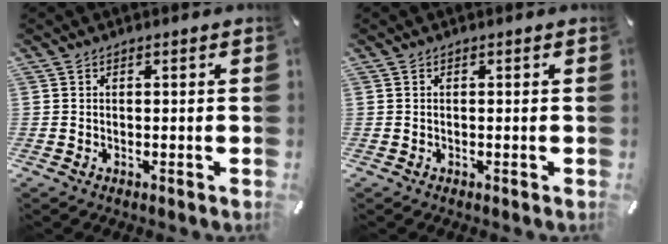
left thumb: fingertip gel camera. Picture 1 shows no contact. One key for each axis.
{"total": 0.0}